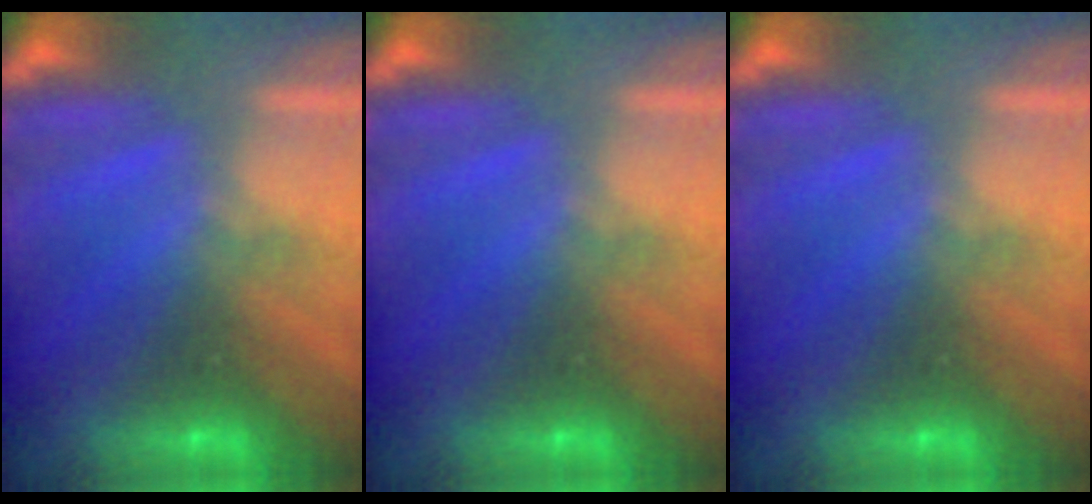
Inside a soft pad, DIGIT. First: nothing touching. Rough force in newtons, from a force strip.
{"total": 0.0}
{"total": 0.0}